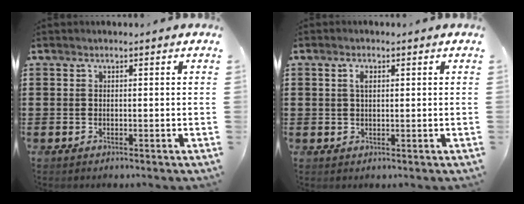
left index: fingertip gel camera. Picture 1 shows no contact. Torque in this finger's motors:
{"motor_torque": [0.92, 0.93, -0.19, -0.18]}